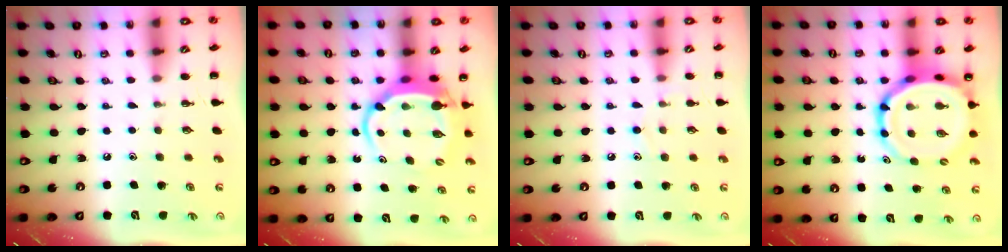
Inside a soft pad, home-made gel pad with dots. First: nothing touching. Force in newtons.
{"total": 6.7, "press": 6.4, "slide": 1.8}
{"total": 7.4, "press": 7.0, "slide": 2.5}
{"total": 11.5, "press": 11.1, "slide": 3.0}